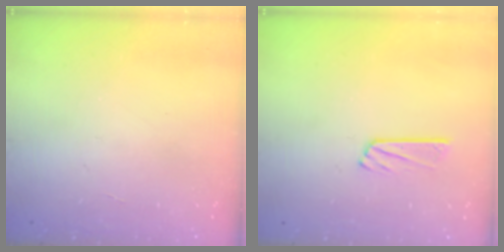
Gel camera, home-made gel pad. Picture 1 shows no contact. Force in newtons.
{"total": 6.2, "press": 6.2, "slide": 0.4}